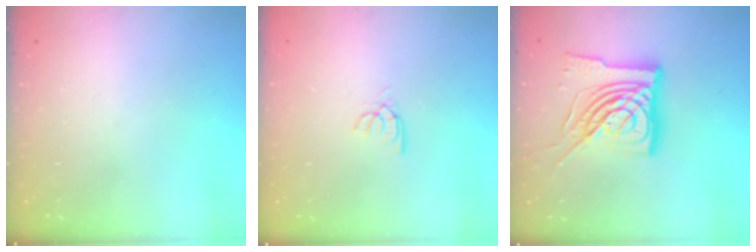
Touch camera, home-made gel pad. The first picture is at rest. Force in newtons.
{"total": 2.9, "press": 2.9, "slide": 0.3}
{"total": 18.2, "press": 18.1, "slide": 1.9}